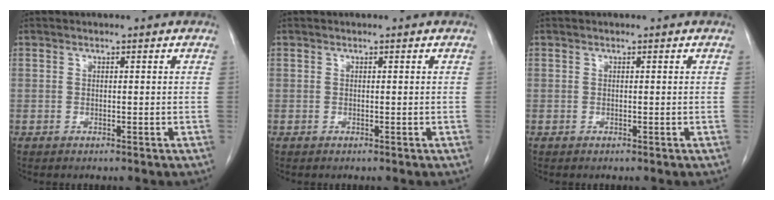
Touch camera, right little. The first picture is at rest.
{"total": 0.0}
{"total": 0.0}